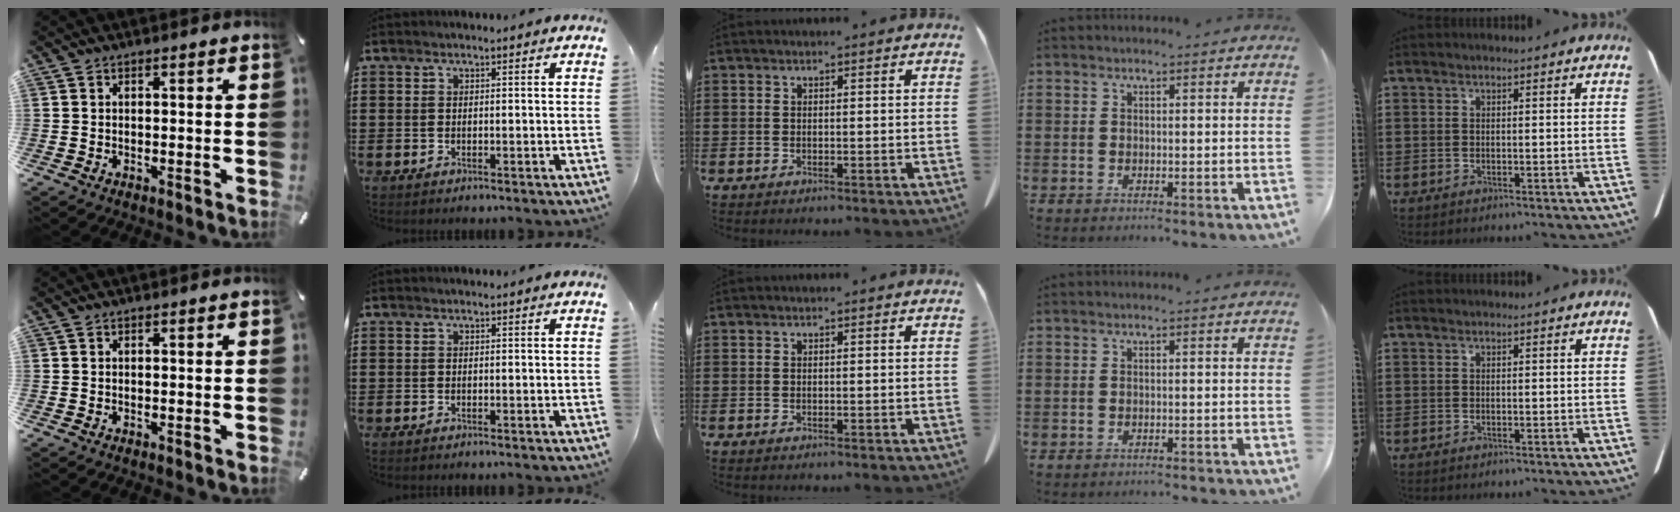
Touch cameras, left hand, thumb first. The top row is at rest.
{"ring": {"total": 0.8, "force": [-0.8, 0.0, 0.1], "torque": [-0.005, -0.001, -0.017]}}